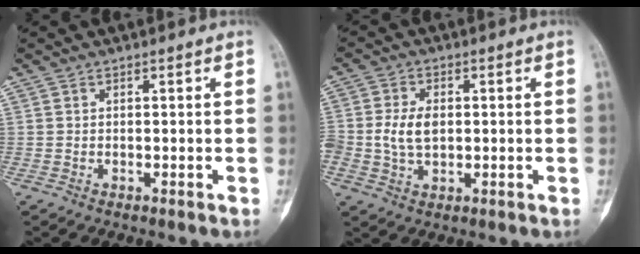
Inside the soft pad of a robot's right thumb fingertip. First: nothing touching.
{"total": 6.1, "force": [0.1, 4.0, 4.6], "torque": [-0.090, 0.005, 0.005]}